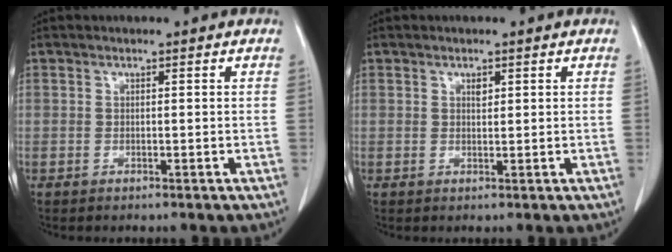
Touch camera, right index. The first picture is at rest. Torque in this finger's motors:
{"motor_torque": [0.02, 0.02, 0.02, 0.00]}